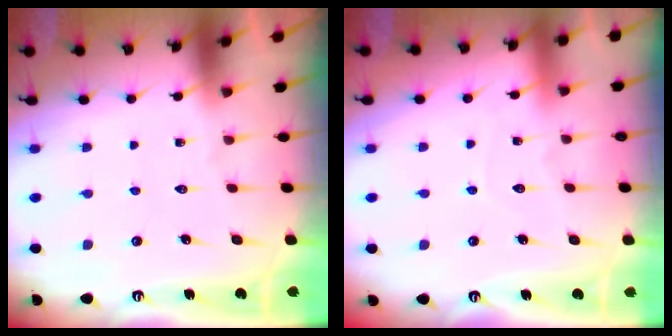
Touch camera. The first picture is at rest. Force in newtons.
{"total": 4.7, "press": 4.6, "slide": 0.5}